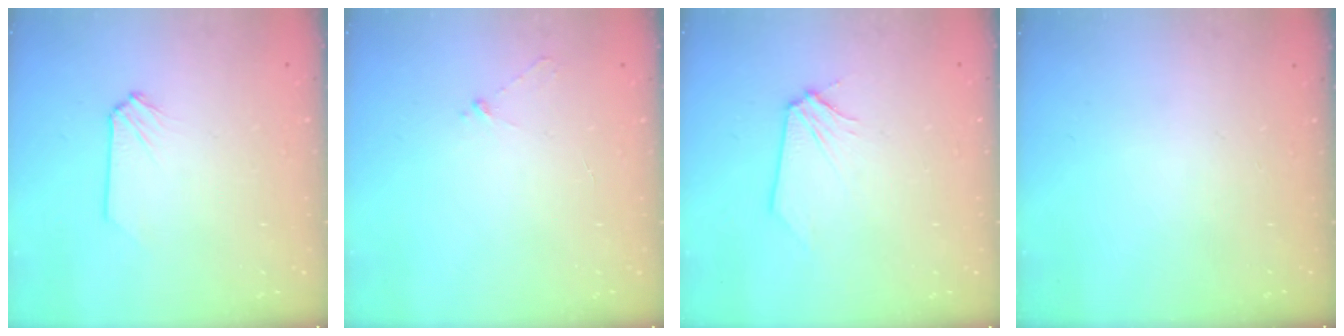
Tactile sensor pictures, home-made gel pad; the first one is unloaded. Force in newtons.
{"total": 3.1, "press": 3.1, "slide": 0.4}
{"total": 0.6, "press": 0.6, "slide": 0.1}
{"total": 0.0}